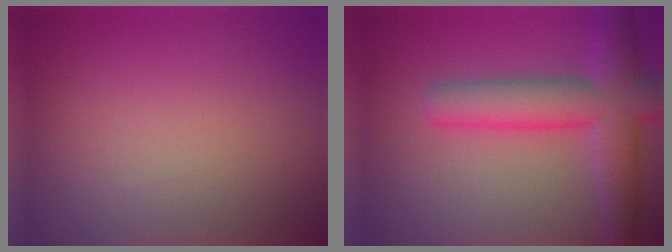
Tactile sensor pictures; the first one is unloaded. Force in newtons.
{"total": 7.1, "press": 7.1, "slide": 0.4}